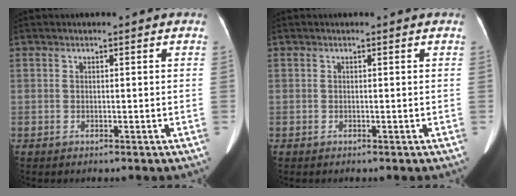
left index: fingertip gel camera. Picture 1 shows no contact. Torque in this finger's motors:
{"motor_torque": [0.00, 0.02, 0.00, 0.01]}